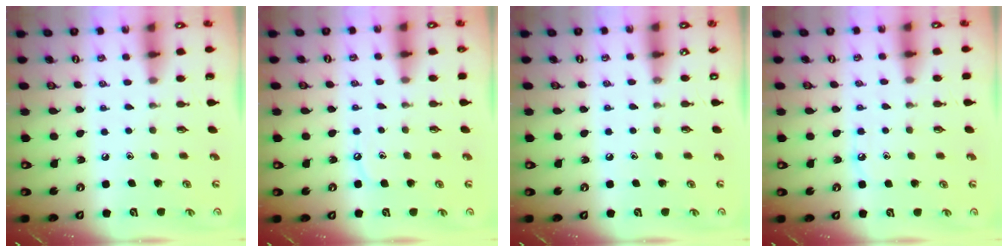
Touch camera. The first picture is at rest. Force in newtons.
{"total": 4.6, "press": 4.5, "slide": 0.7}
{"total": 4.1, "press": 4.1, "slide": 0.6}
{"total": 3.9, "press": 3.9, "slide": 0.5}